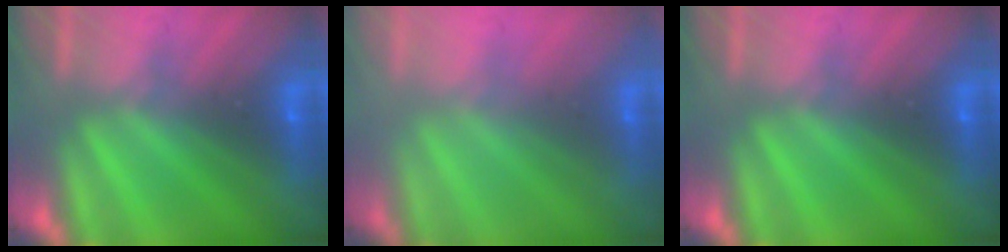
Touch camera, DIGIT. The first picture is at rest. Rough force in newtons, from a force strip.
{"total": 2.0}
{"total": 0.0}